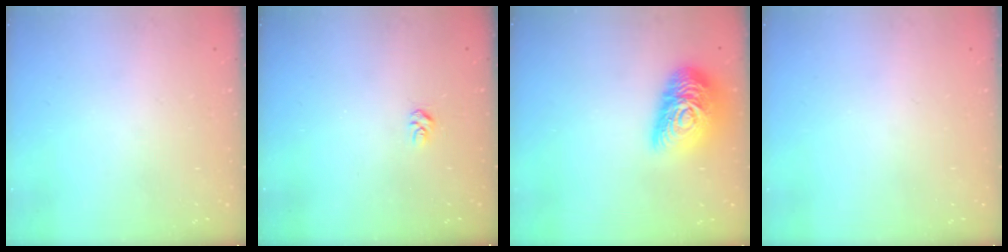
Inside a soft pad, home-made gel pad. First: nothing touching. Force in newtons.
{"total": 3.9, "press": 3.9, "slide": 0.3}
{"total": 17.3, "press": 17.3, "slide": 1.1}
{"total": 0.0}